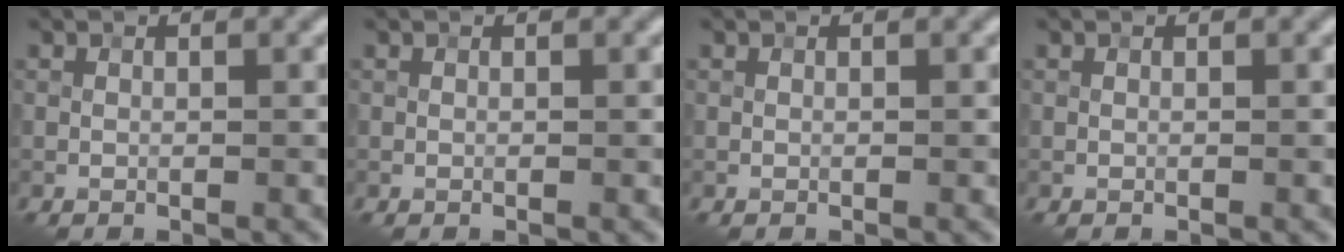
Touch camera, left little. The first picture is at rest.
{"total": 0.0}
{"total": 0.0}
{"total": 0.0}